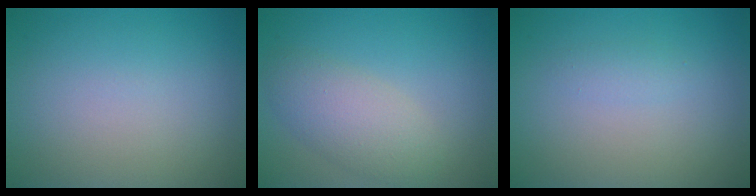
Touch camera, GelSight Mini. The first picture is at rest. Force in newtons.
{"total": 4.0, "press": 4.0, "slide": 0.0}
{"total": 0.8, "press": 0.8, "slide": 0.0}